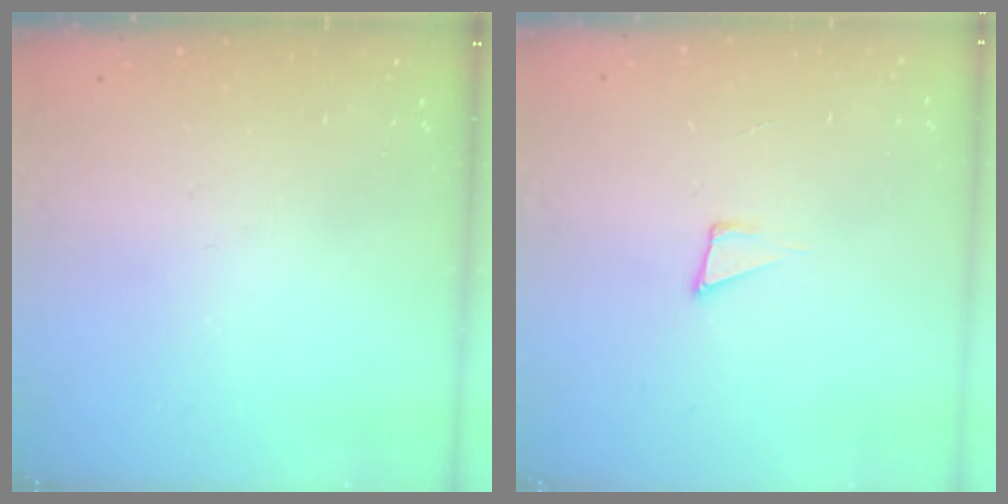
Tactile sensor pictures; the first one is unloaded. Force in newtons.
{"total": 4.0, "press": 2.5, "slide": 3.1}